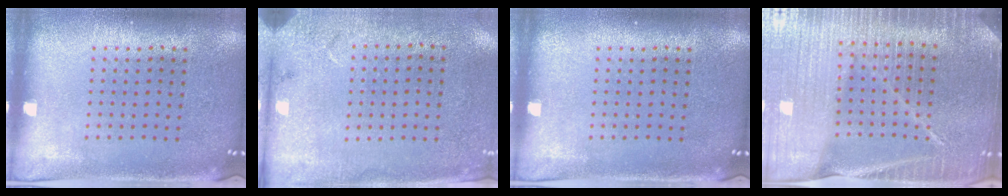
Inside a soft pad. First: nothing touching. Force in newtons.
{"total": 2.6, "press": 2.1, "slide": 1.6}
{"total": 0.0}
{"total": 5.1, "press": 4.6, "slide": 2.3}